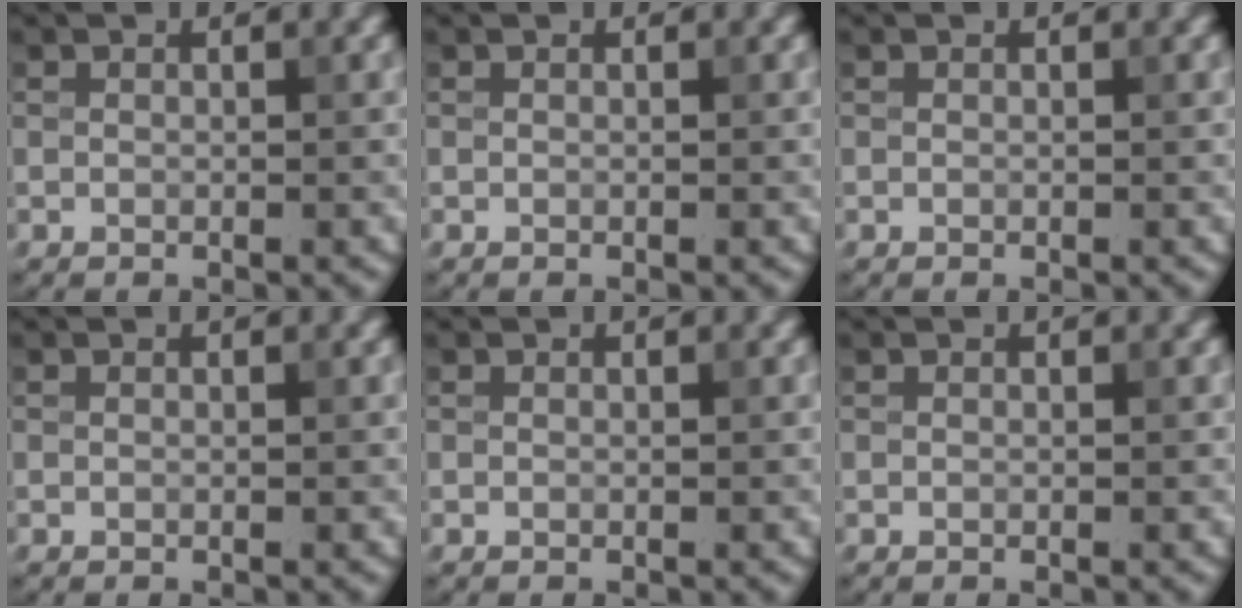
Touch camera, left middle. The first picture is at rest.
{"total": 0.0}
{"total": 0.0}
{"total": 0.0}
{"total": 0.0}
{"total": 0.0}